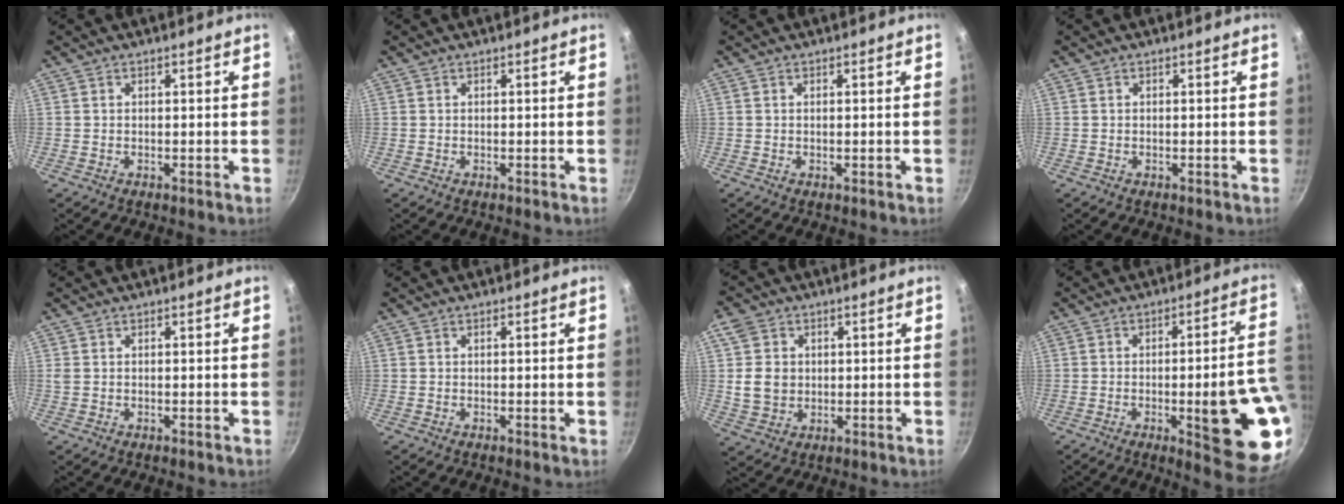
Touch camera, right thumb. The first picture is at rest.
{"total": 0.0}
{"total": 0.0}
{"total": 0.0}
{"total": 0.6, "force": [0.1, 0.4, 0.3], "torque": [-0.008, 0.002, 0.002]}
{"total": 0.0}
{"total": 7.5, "force": [0.8, 6.4, 3.9], "torque": [-0.049, -0.003, 0.012]}
{"total": 18.4, "force": [-4.3, 4.0, 17.4], "torque": [-0.188, 0.018, -0.051]}